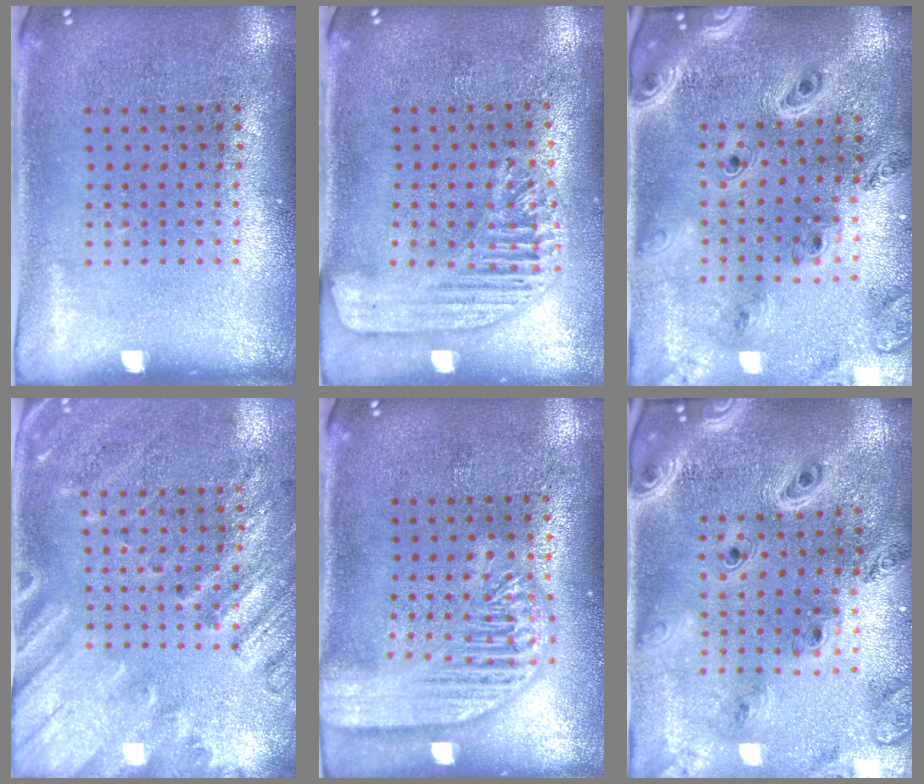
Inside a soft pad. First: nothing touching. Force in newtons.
{"total": 1.7, "press": 1.6, "slide": 0.5}
{"total": 2.5, "press": 2.3, "slide": 1.1}
{"total": 2.5, "press": 2.0, "slide": 1.6}
{"total": 3.2, "press": 3.2, "slide": 0.4}
{"total": 2.5, "press": 2.3, "slide": 1.1}